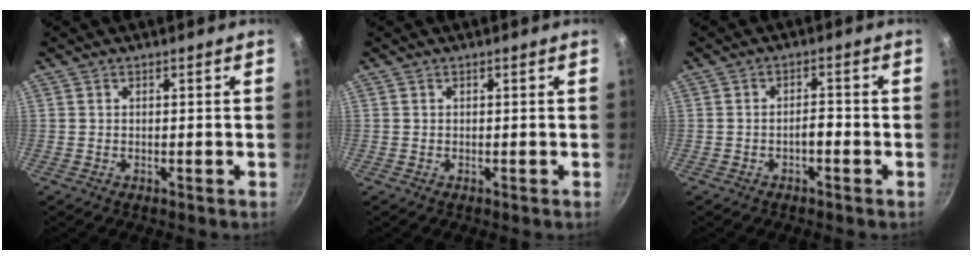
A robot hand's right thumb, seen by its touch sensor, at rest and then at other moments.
{"total": 0.0}
{"total": 2.4, "force": [-1.2, 0.9, 1.8], "torque": [-0.022, 0.019, -0.019]}